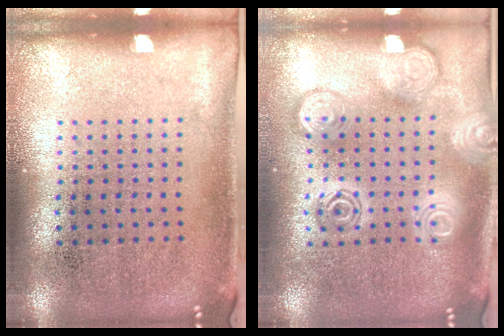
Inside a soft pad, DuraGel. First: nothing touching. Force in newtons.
{"total": 2.8, "press": 2.8, "slide": 0.4}